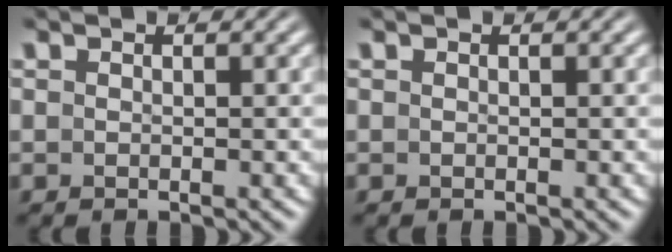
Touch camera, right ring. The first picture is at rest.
{"total": 0.0}